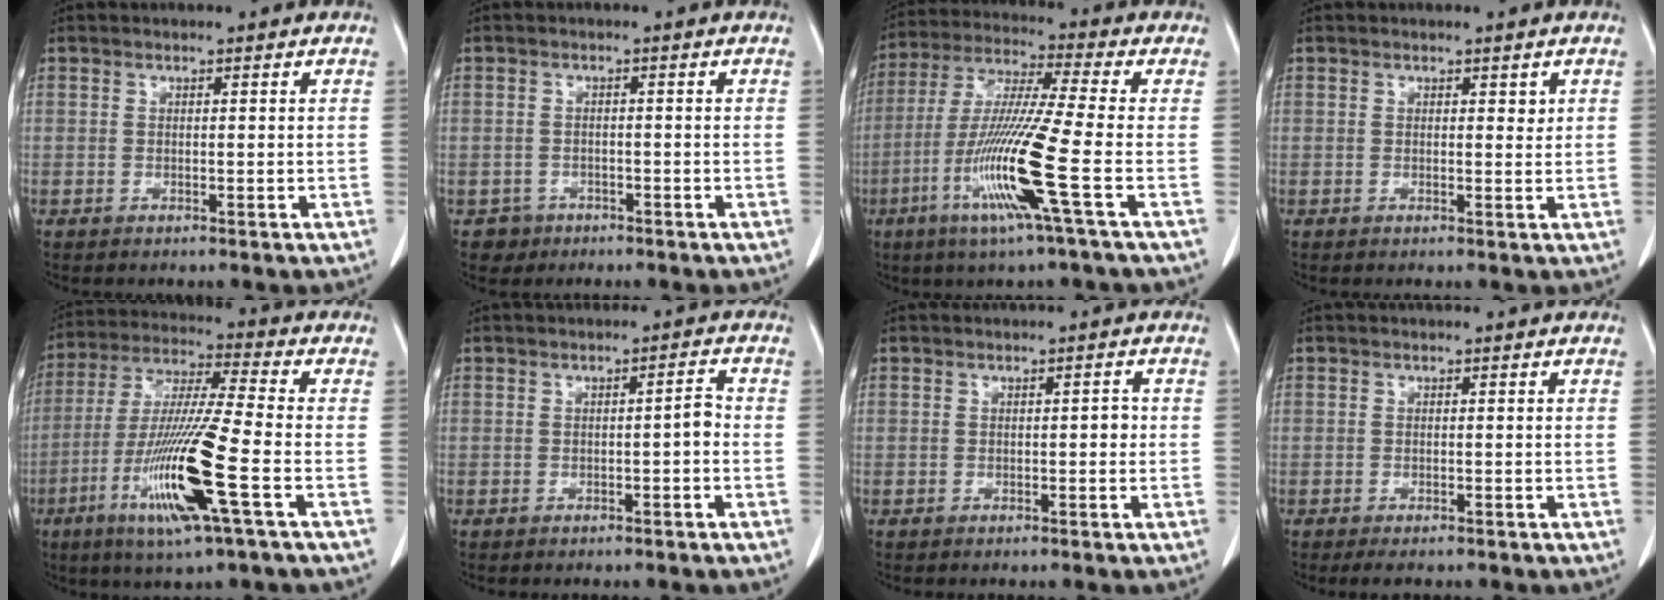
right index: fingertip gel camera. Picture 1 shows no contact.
{"total": 2.4, "force": [-1.2, 2.0, -0.3], "torque": [0.007, 0.012, -0.016]}
{"total": 14.5, "force": [-5.0, -1.6, 13.5], "torque": [-0.275, -0.024, -0.103]}
{"total": 1.0, "force": [0.6, 0.5, 0.7], "torque": [-0.006, -0.003, 0.007]}
{"total": 16.1, "force": [-5.9, -0.3, 15.0], "torque": [-0.309, -0.026, -0.113]}
{"total": 2.0, "force": [-0.5, 0.4, 1.8], "torque": [-0.023, 0.004, -0.009]}
{"total": 1.2, "force": [-0.1, 0.5, 1.1], "torque": [-0.012, 0.004, -0.002]}
{"total": 1.7, "force": [-1.3, 0.6, 0.8], "torque": [-0.011, -0.003, -0.015]}